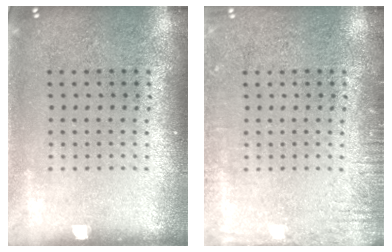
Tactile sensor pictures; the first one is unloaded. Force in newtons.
{"total": 2.0, "press": 1.9, "slide": 0.2}